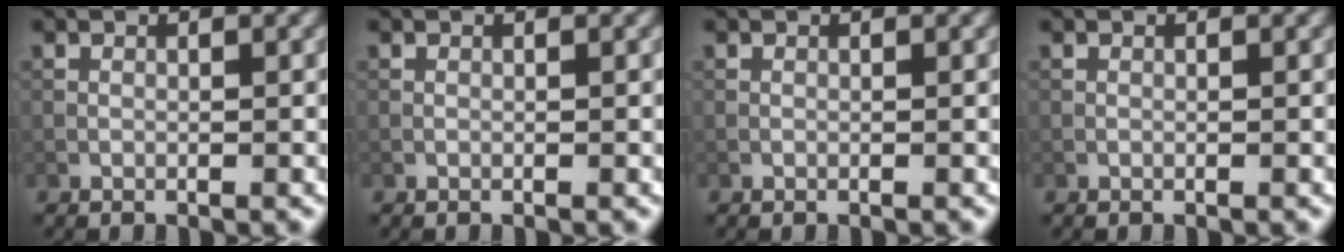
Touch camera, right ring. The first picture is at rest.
{"total": 0.0}
{"total": 0.0}
{"total": 0.0}